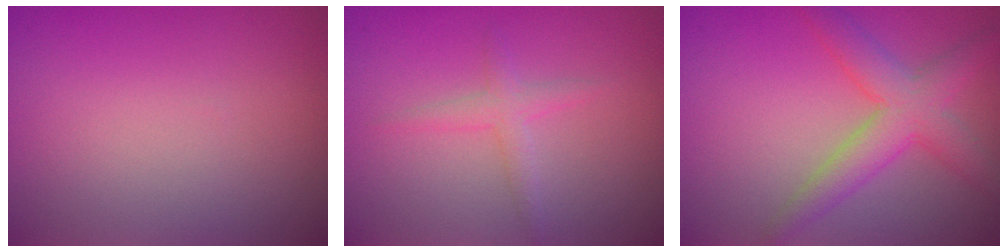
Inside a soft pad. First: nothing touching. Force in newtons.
{"total": 1.6, "press": 1.6, "slide": 0.1}
{"total": 4.6, "press": 4.6, "slide": 0.2}